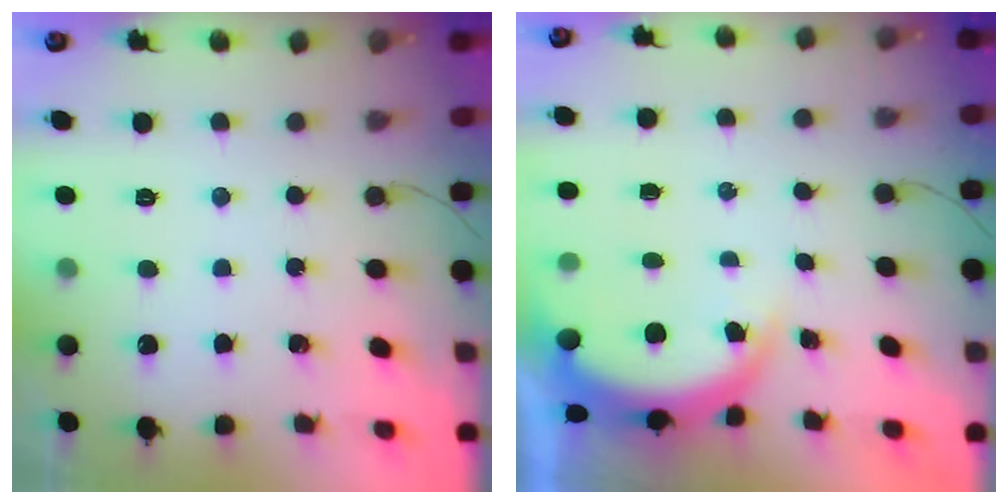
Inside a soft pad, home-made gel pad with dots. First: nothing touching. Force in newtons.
{"total": 4.5, "press": 4.4, "slide": 0.8}